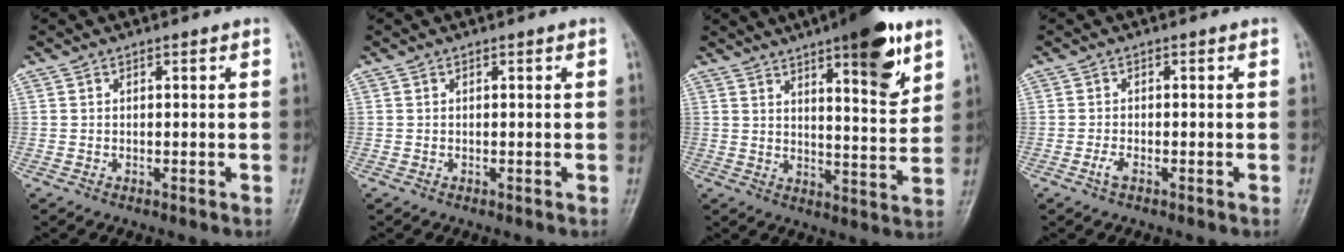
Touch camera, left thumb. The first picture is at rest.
{"total": 0.0}
{"total": 14.0, "force": [8.0, 3.5, 10.9], "torque": [-0.131, -0.043, 0.112]}
{"total": 1.7, "force": [-1.0, 0.6, 1.3], "torque": [-0.031, 0.005, -0.020]}